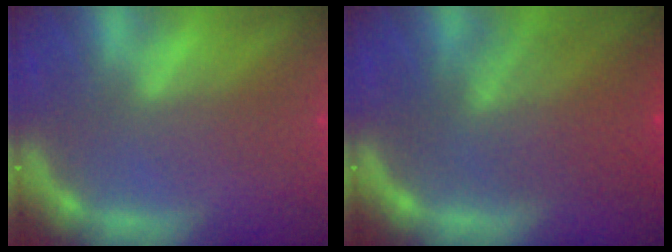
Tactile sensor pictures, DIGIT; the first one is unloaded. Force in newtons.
{"total": 8.6}